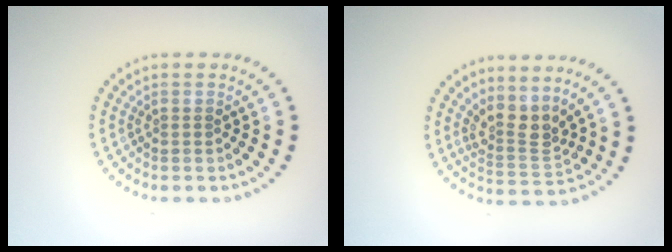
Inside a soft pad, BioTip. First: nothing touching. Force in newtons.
{"total": 3.0, "press": 2.2, "slide": 2.1}